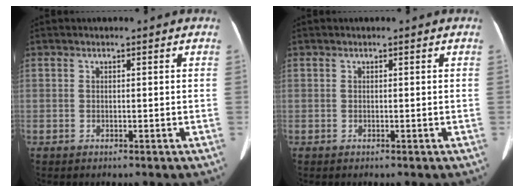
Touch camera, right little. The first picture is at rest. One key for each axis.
{"total": 0.0}